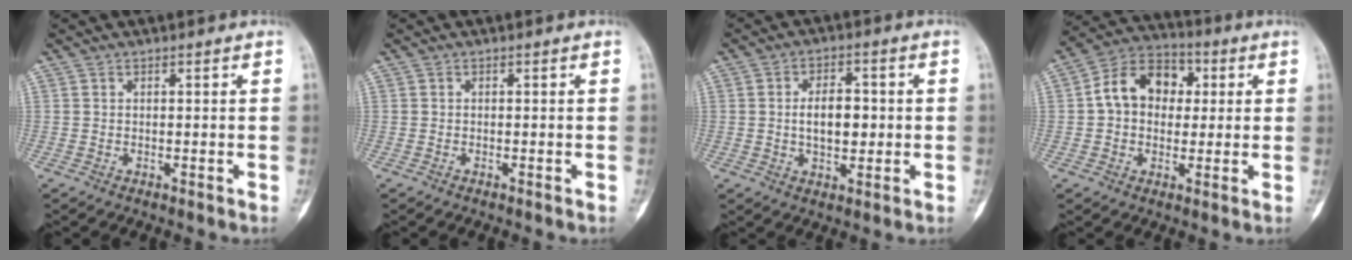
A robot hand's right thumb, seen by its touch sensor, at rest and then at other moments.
{"total": 0.0}
{"total": 7.3, "force": [0.0, 4.2, 5.9], "torque": [-0.075, 0.005, 0.000]}
{"total": 12.2, "force": [1.6, 9.4, 7.7], "torque": [-0.098, 0.027, 0.016]}